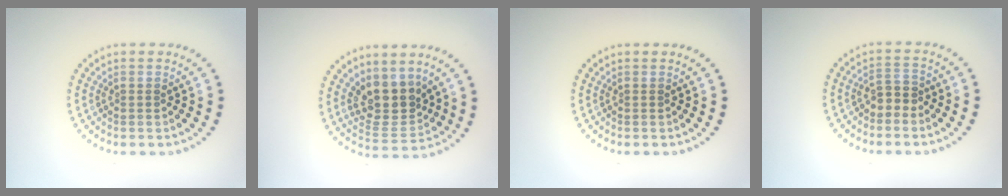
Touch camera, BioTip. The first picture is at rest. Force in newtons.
{"total": 4.1, "press": 3.6, "slide": 1.9}
{"total": 0.0}
{"total": 1.7, "press": 1.5, "slide": 0.8}